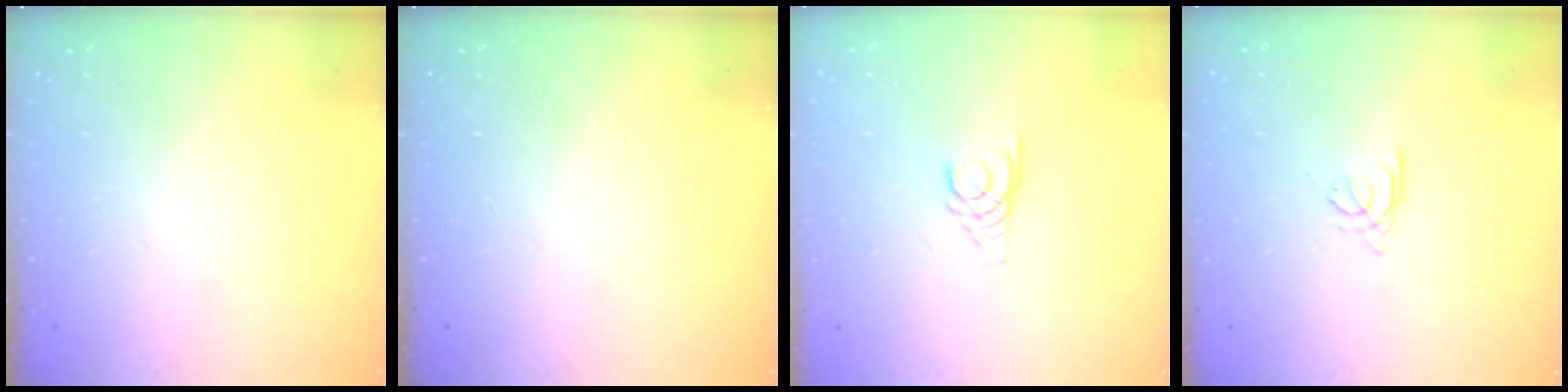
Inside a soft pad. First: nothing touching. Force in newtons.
{"total": 0.0}
{"total": 2.7, "press": 2.7, "slide": 0.3}
{"total": 0.7, "press": 0.6, "slide": 0.3}